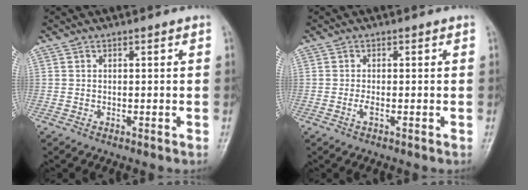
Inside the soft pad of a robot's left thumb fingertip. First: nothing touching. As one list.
[{"total": 1.4, "force": [-0.3, 0.4, 1.3], "torque": [-0.025, 0.003, -0.008]}]